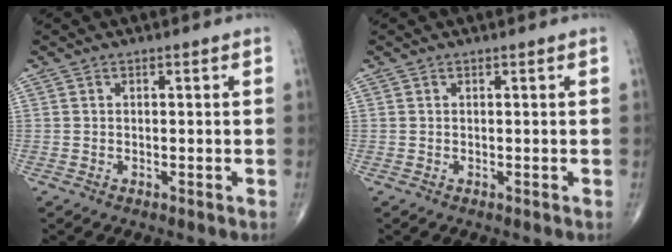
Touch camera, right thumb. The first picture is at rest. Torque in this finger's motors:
{"motor_torque": [0.00, 0.00, 0.01, 0.04, 0.00]}